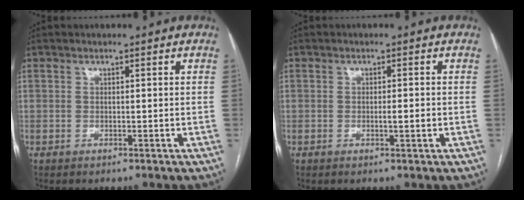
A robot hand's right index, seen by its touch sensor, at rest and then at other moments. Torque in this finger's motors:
{"motor_torque": [0.25, -0.12, 0.20, 0.01]}